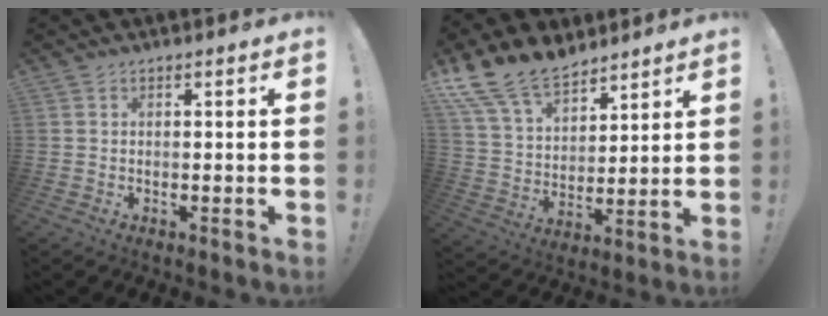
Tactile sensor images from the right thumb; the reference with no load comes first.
{"total": 16.2, "force": [12.4, 8.2, 6.4], "torque": [-0.131, -0.082, 0.237]}